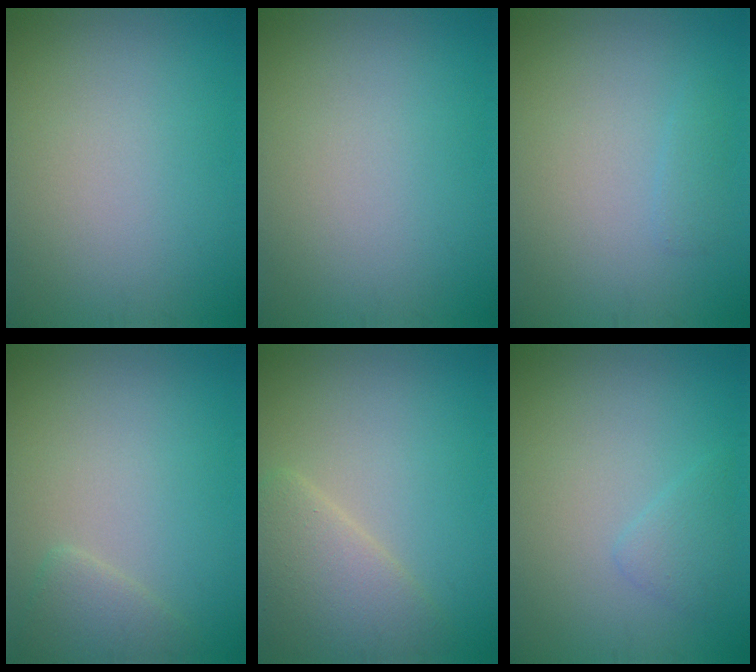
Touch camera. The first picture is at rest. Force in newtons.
{"total": 0.0}
{"total": 0.8, "press": 0.8, "slide": 0.0}
{"total": 1.9, "press": 1.9, "slide": 0.2}
{"total": 4.0, "press": 4.0, "slide": 0.4}
{"total": 1.4, "press": 1.4, "slide": 0.1}